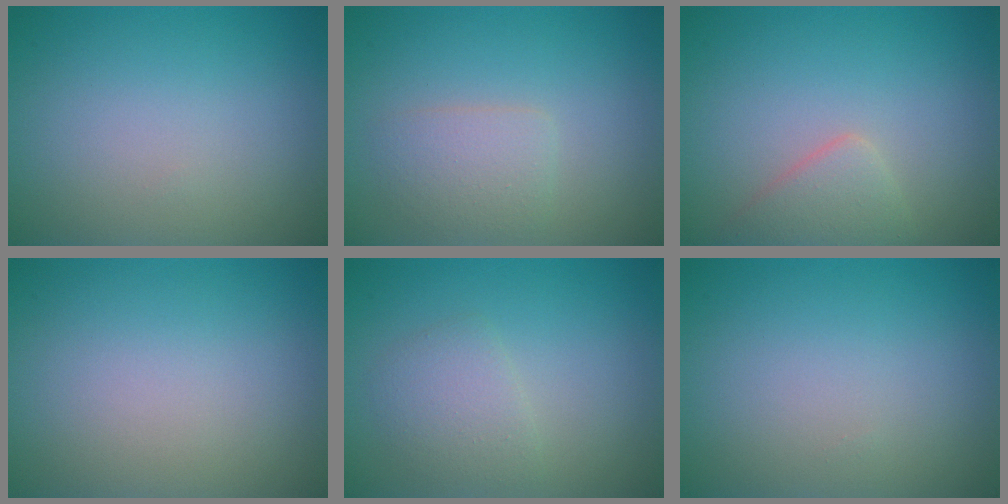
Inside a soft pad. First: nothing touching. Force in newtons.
{"total": 2.3, "press": 2.3, "slide": 0.1}
{"total": 2.4, "press": 2.3, "slide": 0.2}
{"total": 0.0}
{"total": 2.2, "press": 2.2, "slide": 0.0}
{"total": 0.0}